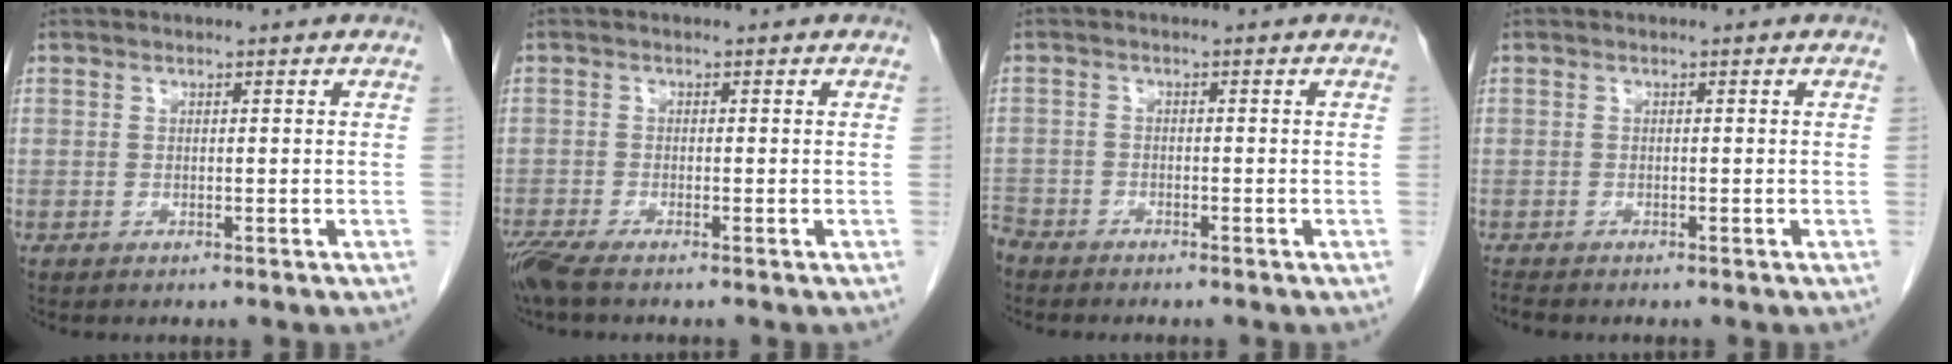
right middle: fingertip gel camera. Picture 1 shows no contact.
{"total": 3.6, "force": [-2.9, 0.4, 2.2], "torque": [-0.048, -0.010, -0.057]}
{"total": 3.6, "force": [-3.4, 1.1, 0.4], "torque": [-0.005, -0.006, -0.066]}
{"total": 0.9, "force": [-0.9, 0.1, 0.2], "torque": [-0.011, -0.005, -0.018]}